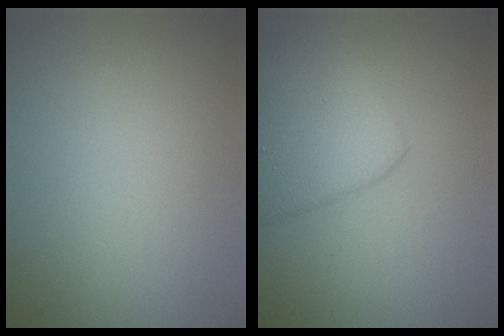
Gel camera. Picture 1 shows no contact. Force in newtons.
{"total": 5.2, "press": 5.2, "slide": 0.4}